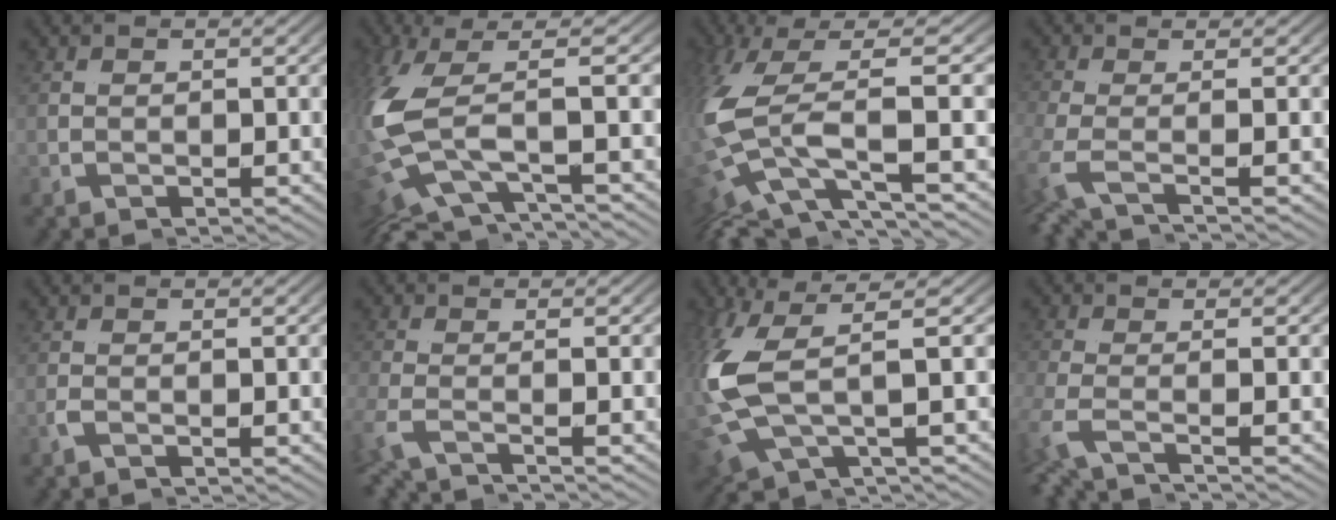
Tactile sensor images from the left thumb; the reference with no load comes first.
{"total": 4.6, "force": [-1.5, -0.8, 4.3], "torque": [-0.145, -0.001, -0.007]}
{"total": 6.1, "force": [-1.0, 0.5, 6.0], "torque": [-0.183, -0.014, 0.003]}
{"total": 1.9, "force": [0.7, -1.6, 0.8], "torque": [-0.022, 0.004, 0.006]}
{"total": 1.1, "force": [-0.5, -0.4, -0.9], "torque": [0.004, 0.001, -0.014]}
{"total": 2.2, "force": [-1.4, -1.7, 0.3], "torque": [-0.016, -0.004, -0.026]}
{"total": 4.2, "force": [-0.1, 1.0, 4.1], "torque": [-0.137, -0.002, 0.011]}
{"total": 1.5, "force": [-0.1, -1.3, 0.8], "torque": [-0.028, 0.002, -0.007]}